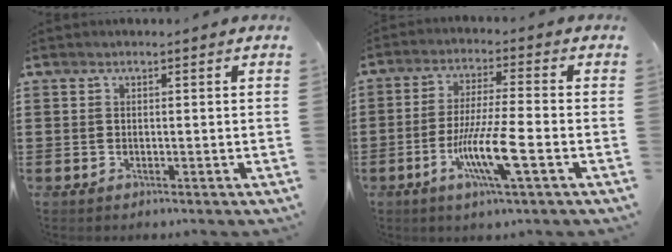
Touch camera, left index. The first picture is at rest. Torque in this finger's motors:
{"motor_torque": [1.51, 0.63, 0.93, 0.21]}